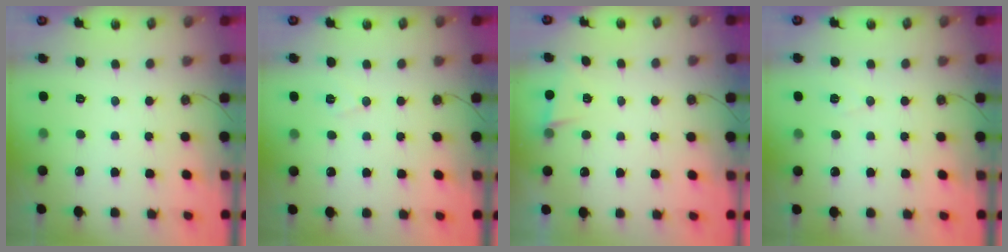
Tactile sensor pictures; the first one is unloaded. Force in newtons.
{"total": 6.9, "press": 5.2, "slide": 4.6}
{"total": 2.7, "press": 2.6, "slide": 1.0}
{"total": 6.6, "press": 4.8, "slide": 4.5}